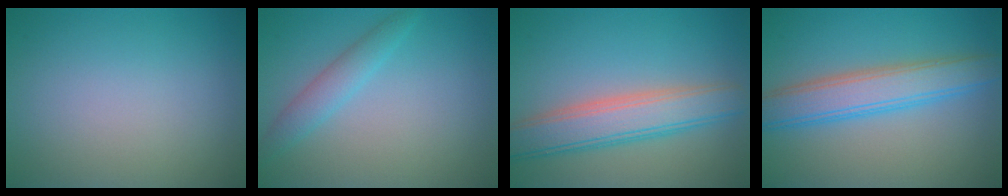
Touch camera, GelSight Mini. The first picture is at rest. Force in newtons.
{"total": 2.2, "press": 2.2, "slide": 0.1}
{"total": 5.6, "press": 5.6, "slide": 0.5}
{"total": 5.3, "press": 5.3, "slide": 0.1}